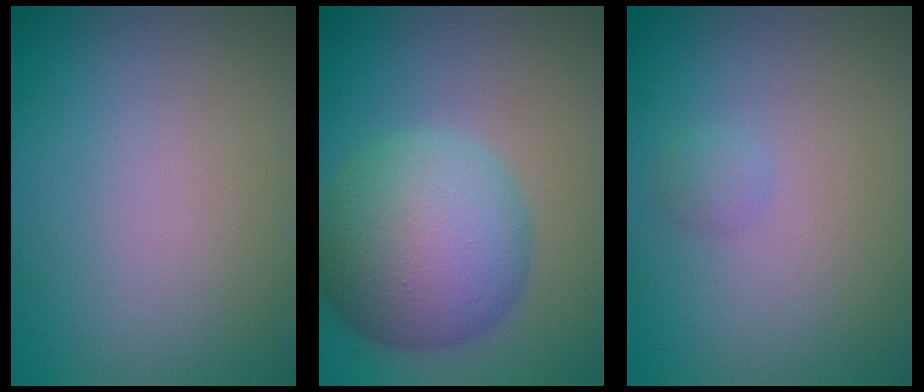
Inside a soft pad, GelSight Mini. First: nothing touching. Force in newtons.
{"total": 9.7, "press": 9.7, "slide": 0.1}
{"total": 0.8, "press": 0.8, "slide": 0.1}